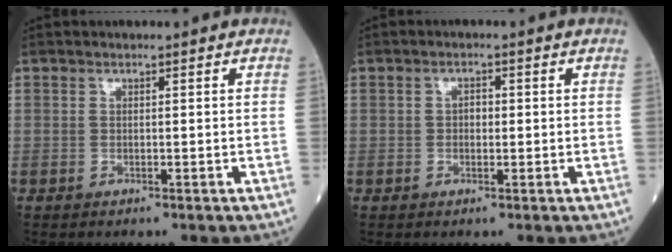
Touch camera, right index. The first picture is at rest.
{"total": 1.5, "force": [0.0, 1.0, 1.2], "torque": [-0.018, 0.004, -0.001]}